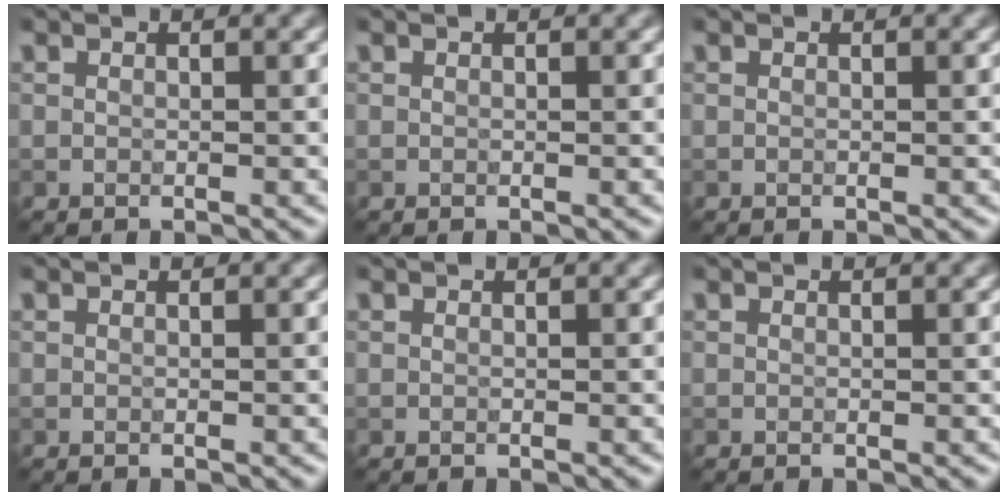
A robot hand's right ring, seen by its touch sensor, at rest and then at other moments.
{"total": 0.0}
{"total": 0.0}
{"total": 0.0}
{"total": 0.0}
{"total": 0.0}